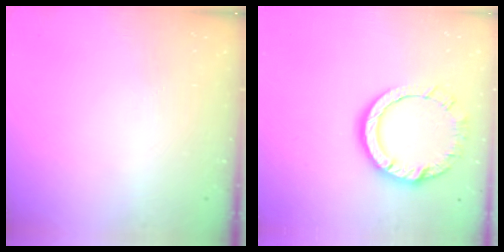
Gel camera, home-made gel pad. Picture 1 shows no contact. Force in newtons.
{"total": 11.5, "press": 11.5, "slide": 1.0}